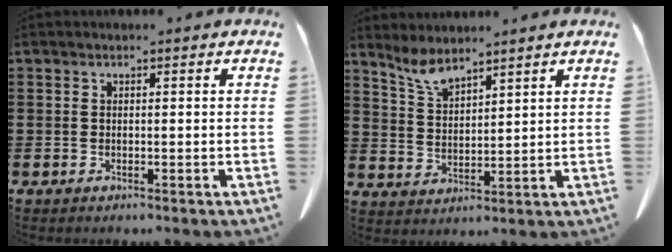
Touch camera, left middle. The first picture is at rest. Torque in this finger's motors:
{"motor_torque": [0.01, 0.01, 0.07, 0.05]}